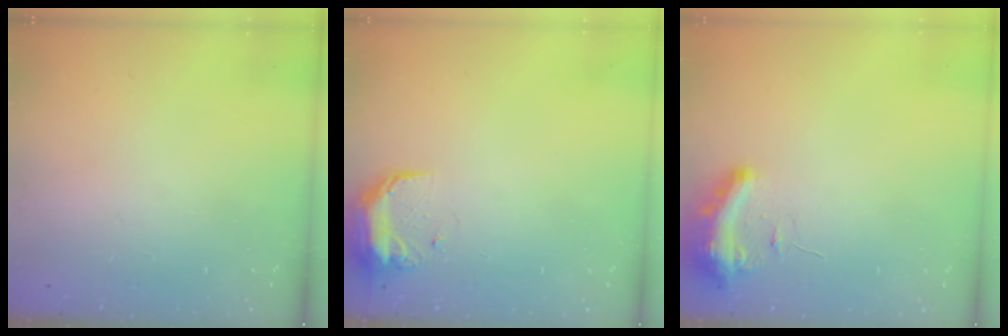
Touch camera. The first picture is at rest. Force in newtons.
{"total": 9.3, "press": 9.1, "slide": 1.9}
{"total": 9.4, "press": 9.3, "slide": 1.3}